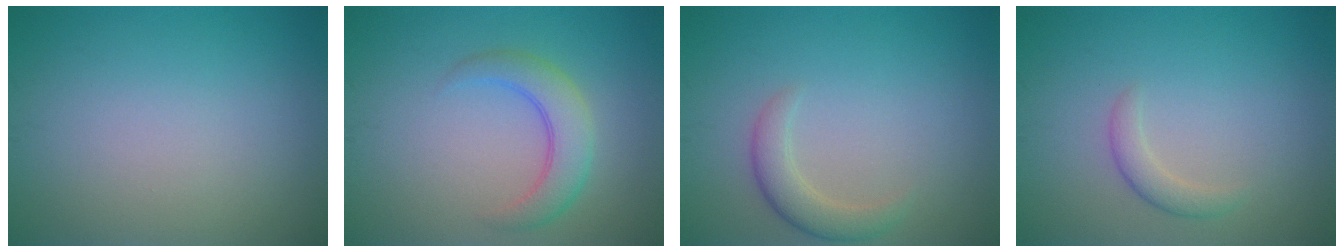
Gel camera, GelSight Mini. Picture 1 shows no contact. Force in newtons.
{"total": 3.6, "press": 3.6, "slide": 0.2}
{"total": 2.5, "press": 2.5, "slide": 0.2}
{"total": 1.6, "press": 1.6, "slide": 0.1}